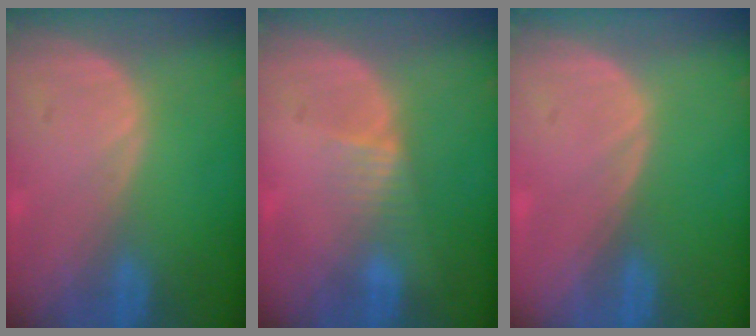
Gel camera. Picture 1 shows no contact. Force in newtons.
{"total": 2.6, "press": 2.4, "slide": 0.9}
{"total": 0.0}